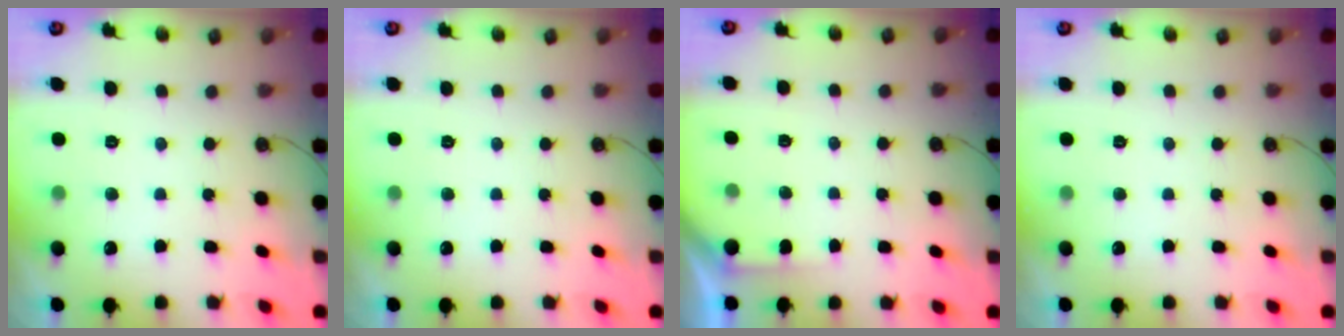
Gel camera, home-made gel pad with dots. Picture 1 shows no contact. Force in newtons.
{"total": 0.0}
{"total": 1.5, "press": 1.5, "slide": 0.2}
{"total": 0.0}